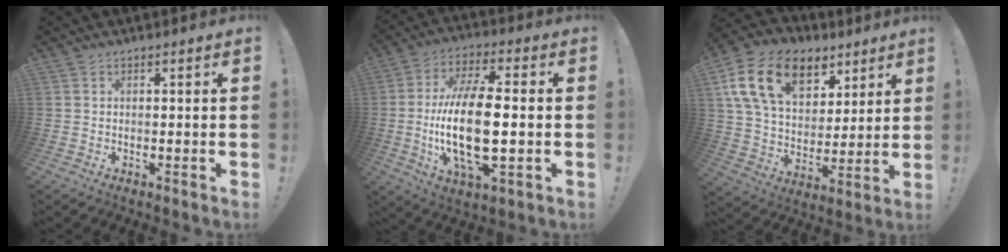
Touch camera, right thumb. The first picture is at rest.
{"total": 20.3, "force": [-2.2, 7.8, 18.6], "torque": [-0.366, -0.009, -0.041]}
{"total": 20.3, "force": [9.8, 13.4, 11.7], "torque": [-0.209, -0.037, 0.181]}